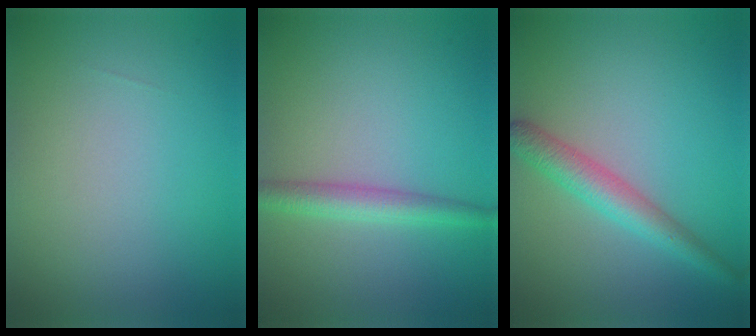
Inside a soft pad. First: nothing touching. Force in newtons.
{"total": 2.7, "press": 2.7, "slide": 0.1}
{"total": 3.3, "press": 3.3, "slide": 0.1}